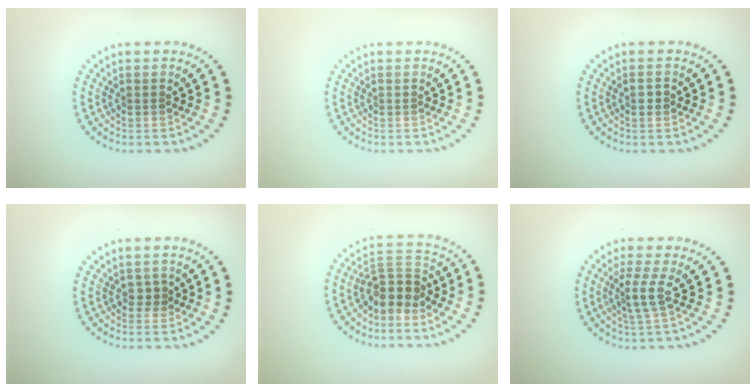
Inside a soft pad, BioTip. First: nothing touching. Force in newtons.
{"total": 0.0}
{"total": 1.0, "press": 1.0, "slide": 0.2}
{"total": 0.7, "press": 0.6, "slide": 0.4}
{"total": 3.6, "press": 2.9, "slide": 2.1}
{"total": 2.2, "press": 1.5, "slide": 1.6}